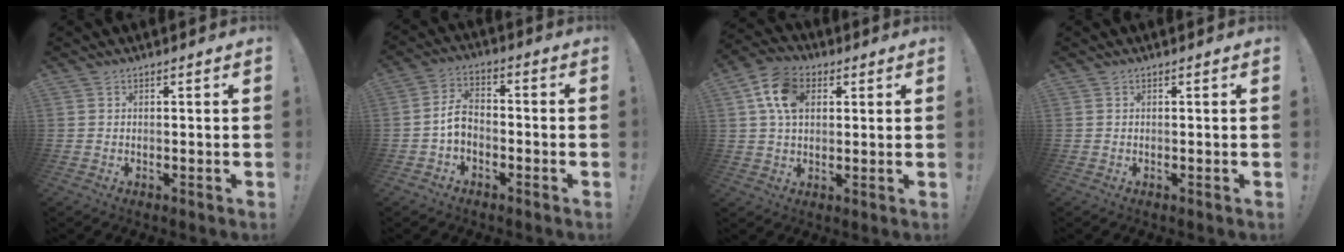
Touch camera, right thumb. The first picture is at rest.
{"total": 6.3, "force": [-1.6, 4.5, 4.1], "torque": [-0.078, 0.011, -0.029]}
{"total": 11.3, "force": [3.3, 8.0, 7.3], "torque": [-0.129, 0.011, 0.066]}
{"total": 0.0}